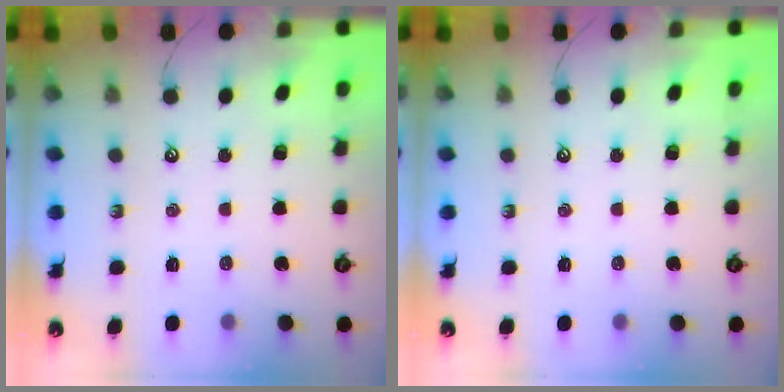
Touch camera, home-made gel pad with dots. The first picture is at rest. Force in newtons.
{"total": 0.0}